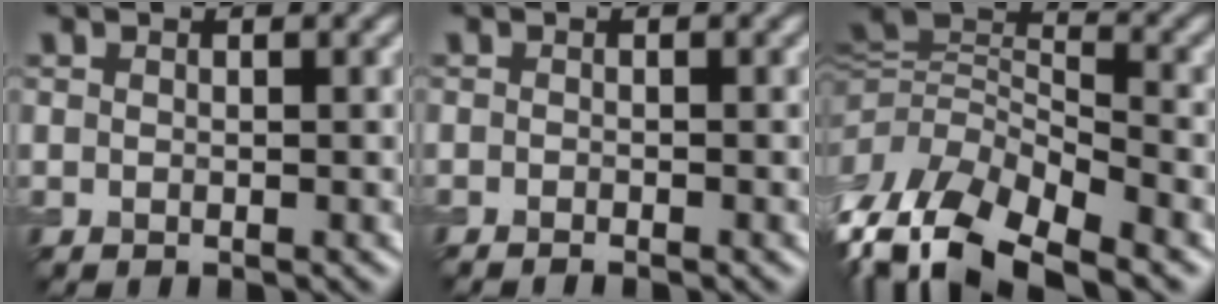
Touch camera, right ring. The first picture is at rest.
{"total": 1.1, "force": [-0.9, 0.1, 0.6], "torque": [-0.011, 0.001, -0.018]}
{"total": 11.8, "force": [-6.8, 5.3, 8.1], "torque": [-0.178, 0.003, -0.121]}